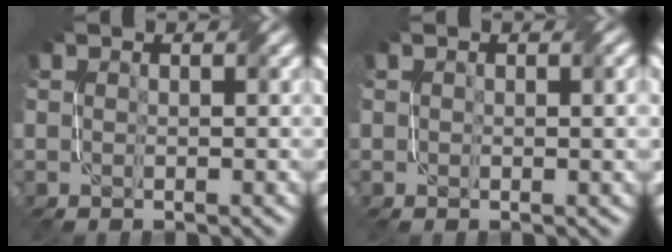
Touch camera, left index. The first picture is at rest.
{"total": 1.5, "force": [0.5, 0.7, 1.2], "torque": [-0.013, 0.002, 0.009]}